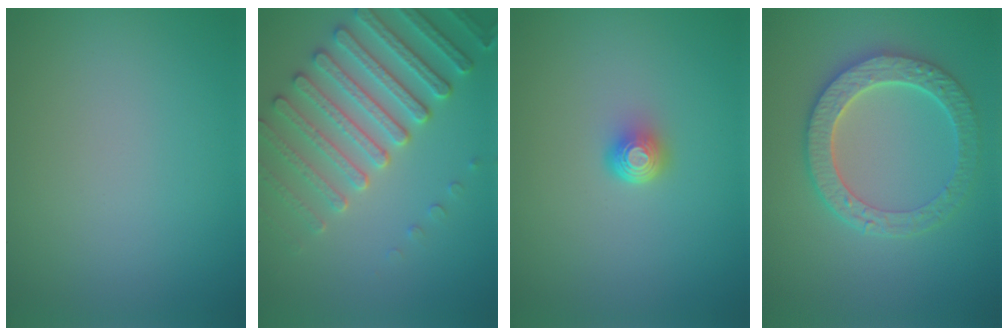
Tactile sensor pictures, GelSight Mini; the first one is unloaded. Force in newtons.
{"total": 5.9, "press": 5.3, "slide": 2.6}
{"total": 2.0, "press": 1.3, "slide": 1.5}
{"total": 5.0, "press": 4.4, "slide": 2.4}